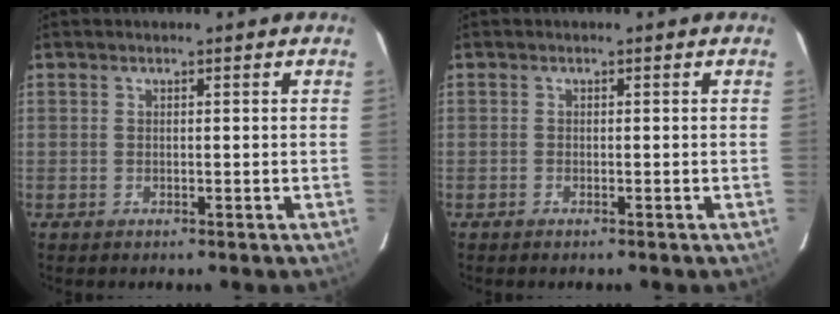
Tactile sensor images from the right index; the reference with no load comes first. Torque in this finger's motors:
{"motor_torque": [0.00, -0.14, 0.02, -0.02]}